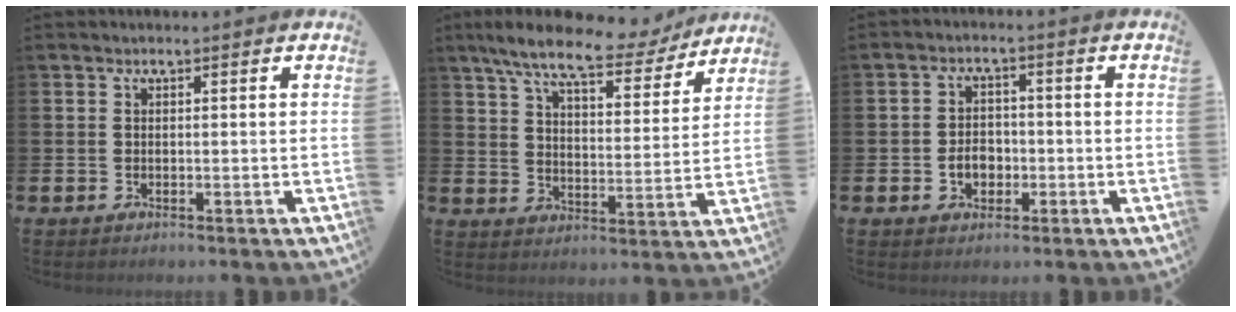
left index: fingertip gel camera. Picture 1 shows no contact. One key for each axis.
{"total": 9.7, "fx": 8.4, "fy": 2.2, "fz": 4.5, "tx": -0.107, "ty": -0.043, "tz": 0.144}
{"total": 3.5, "fx": -1.0, "fy": 2.7, "fz": 2.0, "tx": -0.024, "ty": -0.003, "tz": -0.027}